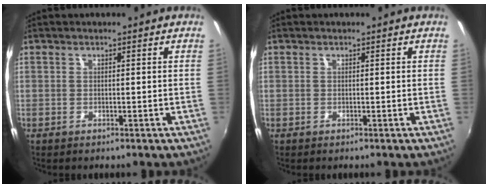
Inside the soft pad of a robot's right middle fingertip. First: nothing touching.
{"total": 0.0}